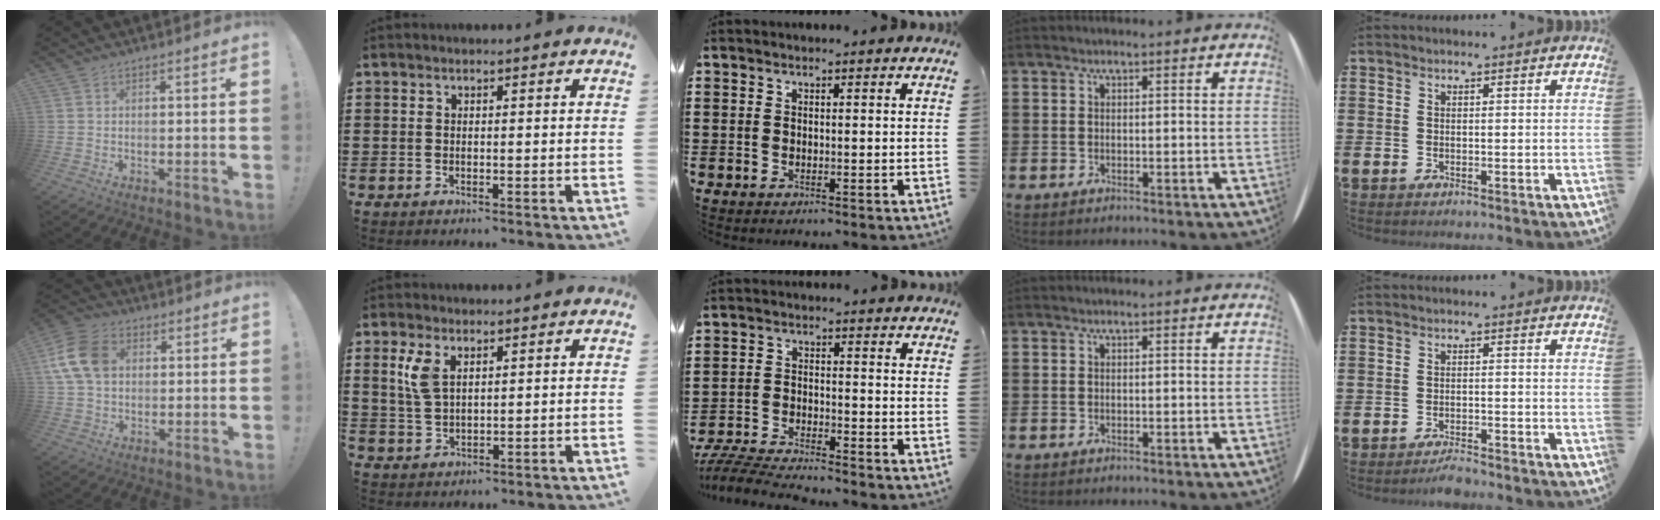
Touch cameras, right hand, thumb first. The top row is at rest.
{"thumb": {"total": 13.0, "force": [2.9, 9.8, 8.1], "torque": [-0.155, 0.010, 0.061]}, "index": {"total": 4.1, "force": [1.9, 2.0, 3.1], "torque": [-0.068, 0.007, 0.034]}, "middle": {"total": 5.6, "force": [-5.5, 0.2, 1.3], "torque": [-0.040, -0.004, -0.112]}, "little": {"total": 1.9, "force": [-1.9, 0.0, 0.4], "torque": [-0.012, 0.005, -0.039]}}